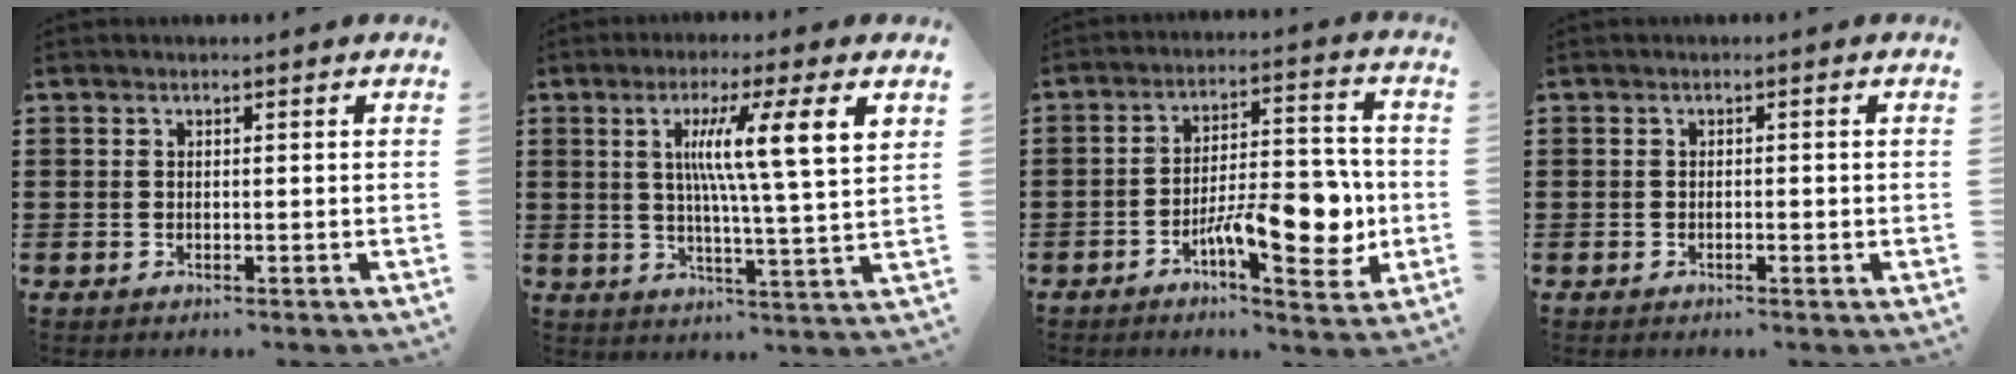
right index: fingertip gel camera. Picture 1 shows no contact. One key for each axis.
{"total": 9.8, "fx": 3.4, "fy": 0.4, "fz": 9.2, "tx": -0.176, "ty": -0.004, "tz": 0.050}
{"total": 12.1, "fx": -3.5, "fy": 4.7, "fz": 10.6, "tx": -0.153, "ty": 0.001, "tz": -0.056}
{"total": 0.7, "fx": -0.3, "fy": 0.2, "fz": 0.6, "tx": -0.011, "ty": -0.004, "tz": -0.004}